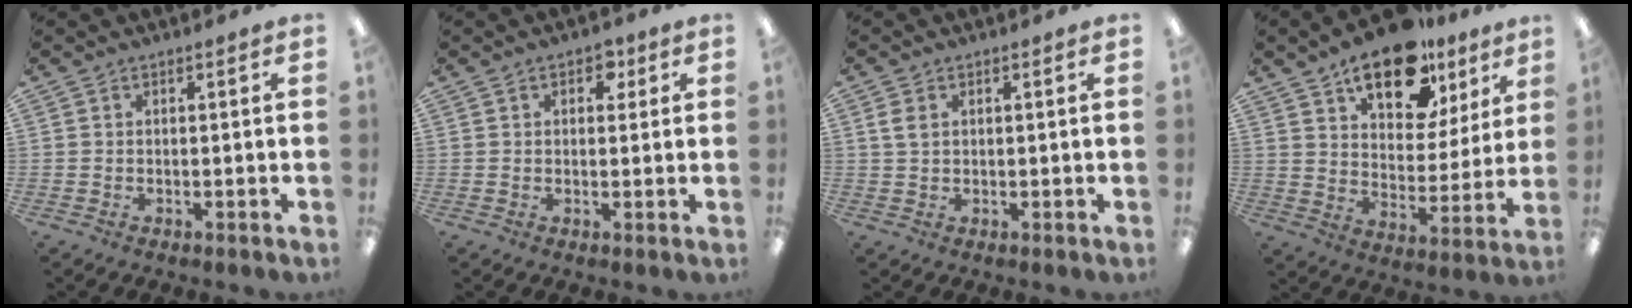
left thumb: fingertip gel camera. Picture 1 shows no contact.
{"total": 3.4, "force": [1.6, 2.2, 2.1], "torque": [-0.012, -0.004, 0.020]}
{"total": 2.8, "force": [0.9, 1.9, 1.9], "torque": [-0.042, 0.005, 0.015]}
{"total": 18.0, "force": [12.2, 9.0, 9.9], "torque": [-0.139, -0.067, 0.209]}